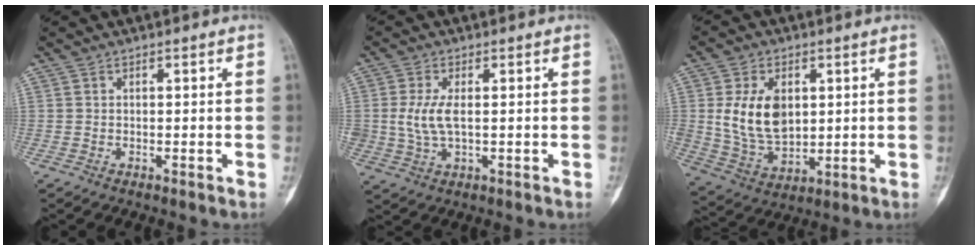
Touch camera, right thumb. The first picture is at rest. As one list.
[{"total": 5.7, "force": [0.4, 2.7, 5.0], "torque": [-0.117, -0.002, 0.010]}, {"total": 12.8, "force": [2.3, 8.4, 9.5], "torque": [-0.155, -0.014, 0.056]}]